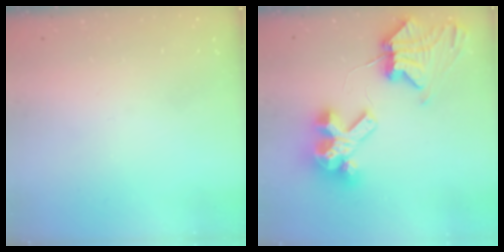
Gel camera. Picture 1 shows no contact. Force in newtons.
{"total": 11.3, "press": 11.2, "slide": 1.5}